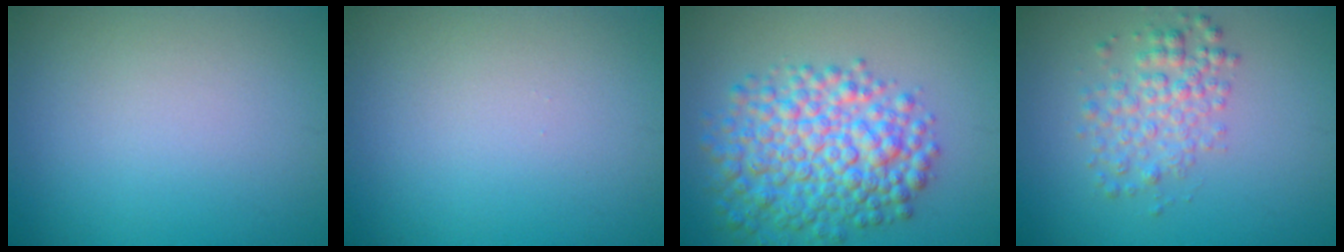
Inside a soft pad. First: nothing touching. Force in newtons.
{"total": 0.0}
{"total": 7.7, "press": 7.7, "slide": 0.2}
{"total": 3.2, "press": 3.2, "slide": 0.1}